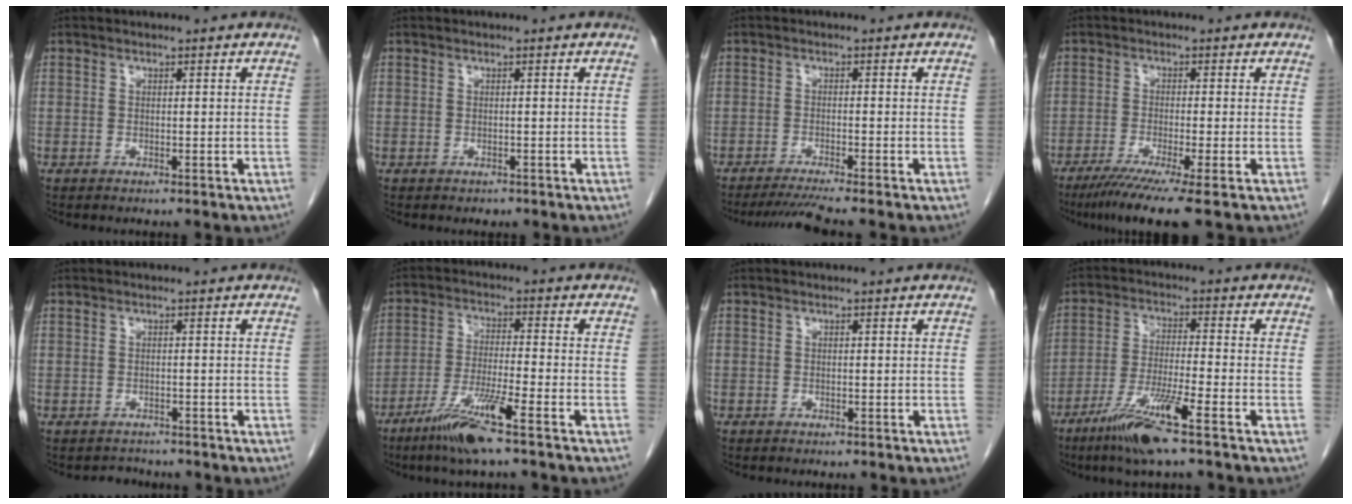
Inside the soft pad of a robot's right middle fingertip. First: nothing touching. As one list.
[{"total": 0.6, "force": [-0.4, 0.4, 0.1], "torque": [-0.004, 0.002, -0.003]}, {"total": 4.5, "force": [-3.9, -1.3, 1.9], "torque": [-0.030, -0.017, -0.069]}, {"total": 7.4, "force": [-4.9, -0.7, 5.5], "torque": [-0.083, -0.020, -0.081]}, {"total": 1.9, "force": [-1.6, 0.8, -0.5], "torque": [0.004, -0.002, -0.026]}, {"total": 8.9, "force": [-5.8, -0.3, 6.7], "torque": [-0.135, -0.024, -0.113]}, {"total": 0.5, "force": [-0.4, 0.4, 0.0], "torque": [-0.008, 0.002, -0.007]}, {"total": 9.8, "force": [-6.1, -0.1, 7.6], "torque": [-0.155, -0.026, -0.118]}]